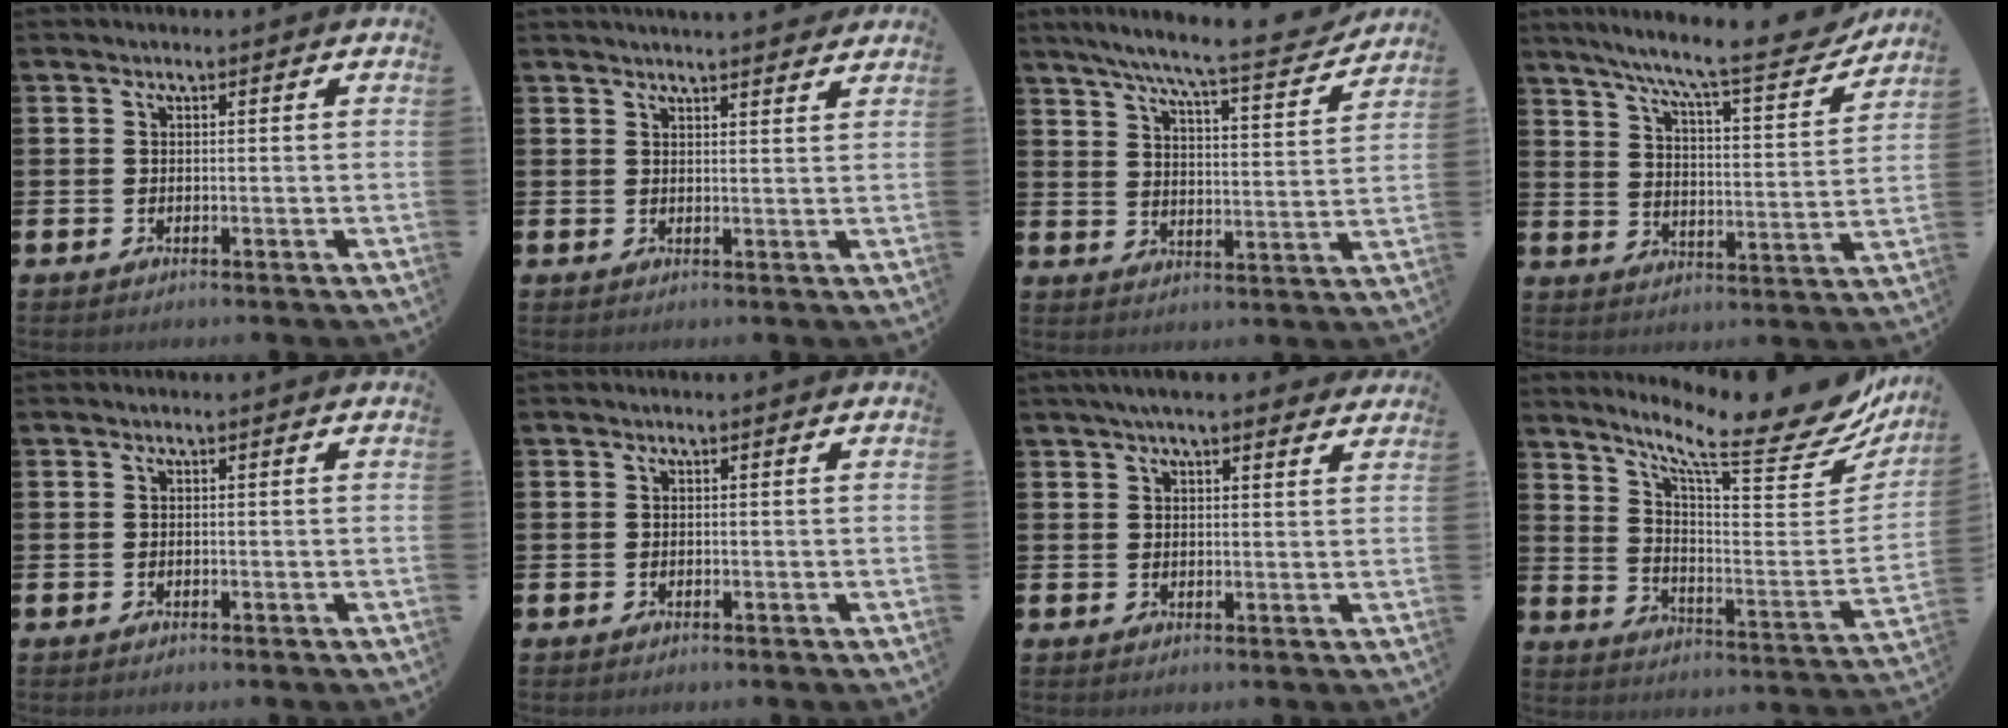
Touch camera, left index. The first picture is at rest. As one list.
[{"total": 2.9, "force": [2.8, -0.3, 0.0], "torque": [-0.004, -0.015, 0.052]}, {"total": 8.4, "force": [7.6, 0.1, 3.6], "torque": [-0.090, -0.048, 0.130]}, {"total": 10.4, "force": [9.0, 0.9, 5.2], "torque": [-0.120, -0.058, 0.148]}, {"total": 0.0}, {"total": 0.0}, {"total": 3.9, "force": [3.5, 0.8, 1.6], "torque": [-0.038, -0.006, 0.063]}, {"total": 13.3, "force": [10.5, 2.8, 7.6], "torque": [-0.143, -0.082, 0.166]}]